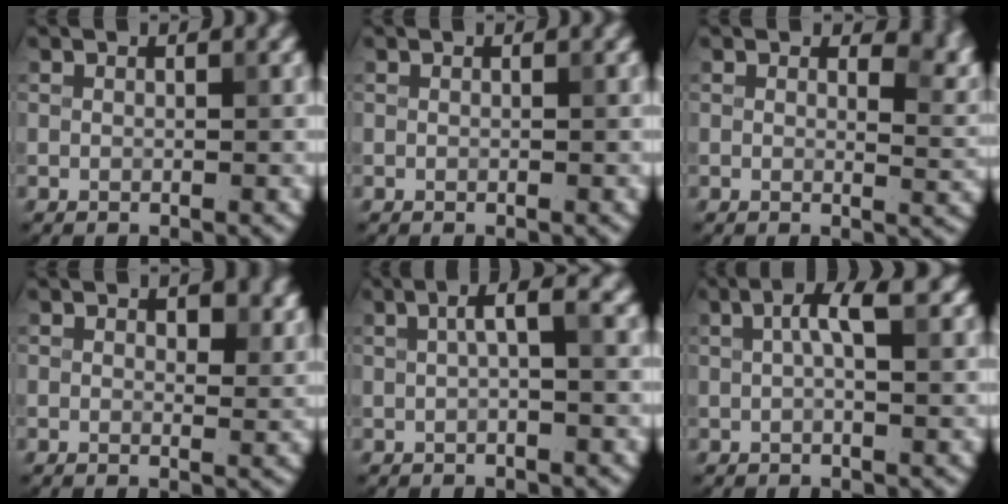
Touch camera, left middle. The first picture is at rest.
{"total": 0.0}
{"total": 3.8, "force": [2.1, 1.9, 2.5], "torque": [-0.029, -0.008, 0.024]}
{"total": 2.2, "force": [1.2, 1.2, 1.4], "torque": [-0.017, -0.007, 0.019]}
{"total": 2.3, "force": [0.5, 0.4, 2.2], "torque": [-0.039, 0.013, 0.006]}
{"total": 3.9, "force": [1.1, 1.3, 3.5], "torque": [-0.065, 0.011, 0.015]}